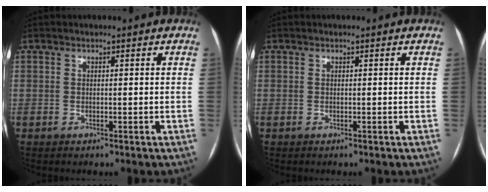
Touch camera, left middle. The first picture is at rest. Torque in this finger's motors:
{"motor_torque": [0.01, 0.01, 0.00, 0.00]}